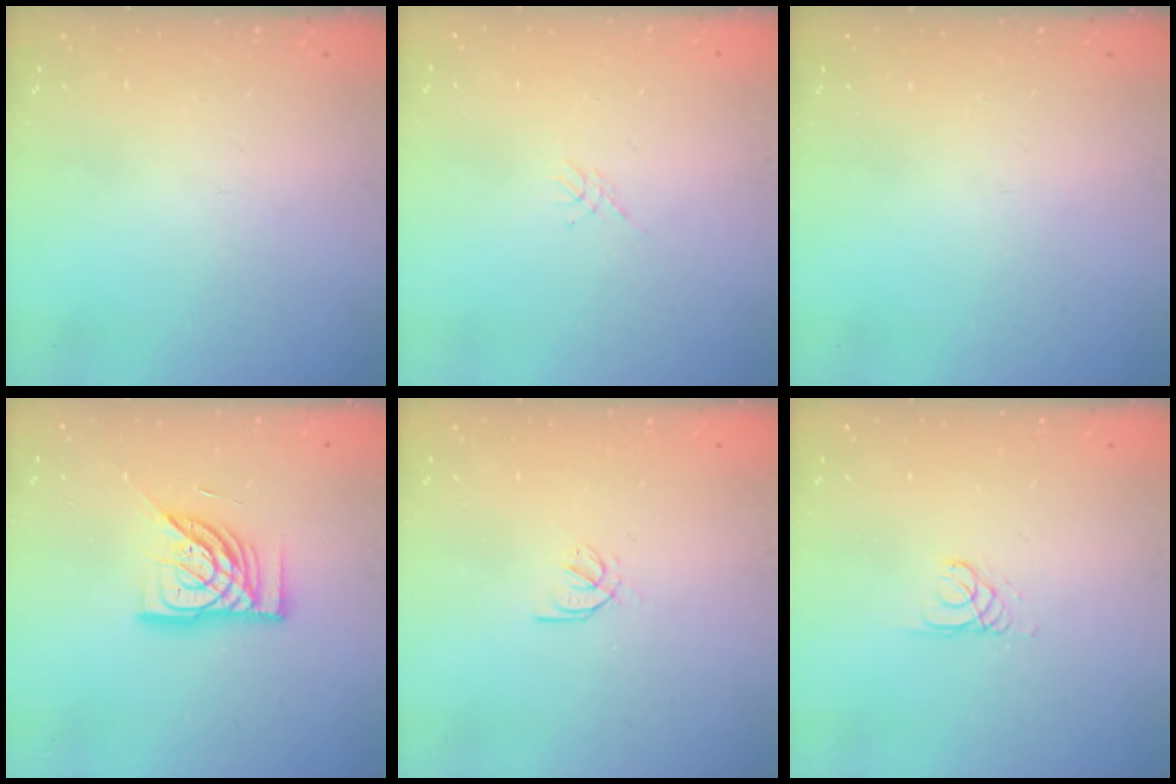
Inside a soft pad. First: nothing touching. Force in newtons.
{"total": 1.1, "press": 1.1, "slide": 0.3}
{"total": 0.0}
{"total": 14.5, "press": 14.5, "slide": 1.0}
{"total": 2.1, "press": 2.0, "slide": 0.5}
{"total": 1.1, "press": 1.1, "slide": 0.1}